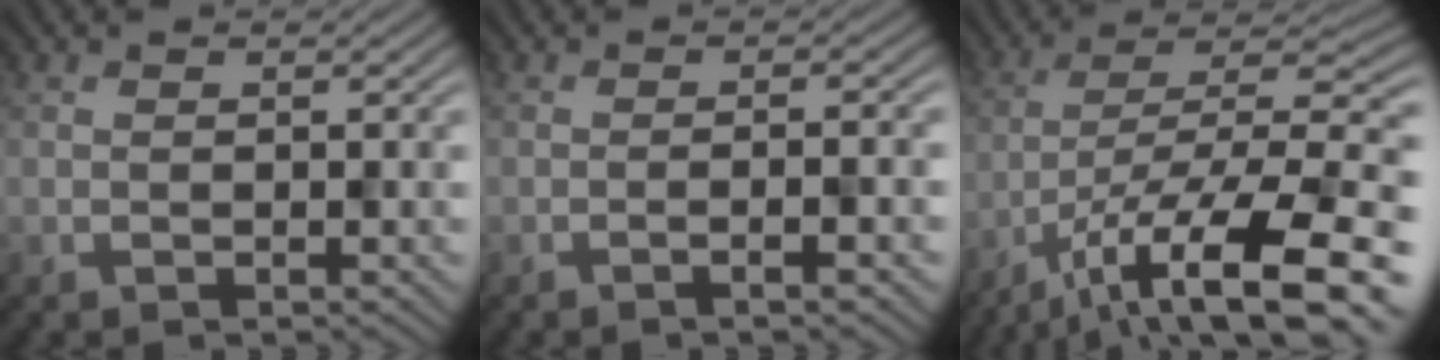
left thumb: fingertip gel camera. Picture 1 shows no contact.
{"total": 2.8, "force": [-1.4, 0.4, 2.4], "torque": [-0.032, 0.014, -0.030]}
{"total": 13.9, "force": [-8.2, 4.2, 10.5], "torque": [-0.171, -0.004, -0.138]}